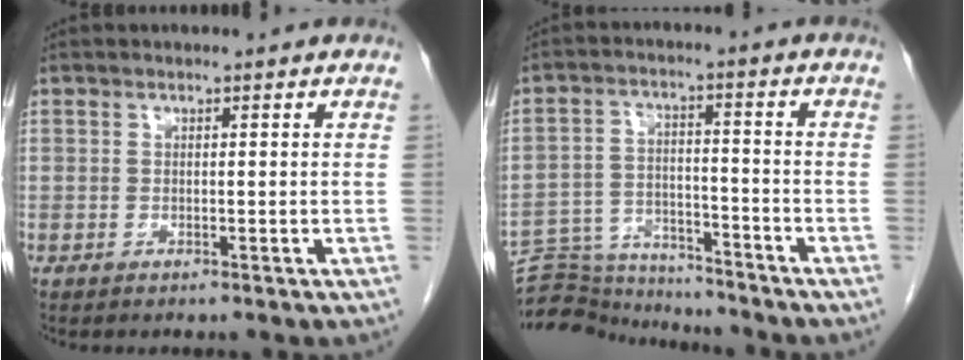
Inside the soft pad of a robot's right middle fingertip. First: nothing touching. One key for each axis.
{"total": 12.0, "fx": -11.9, "fy": 1.6, "fz": 0.9, "tx": -0.015, "ty": 0.026, "tz": -0.190}